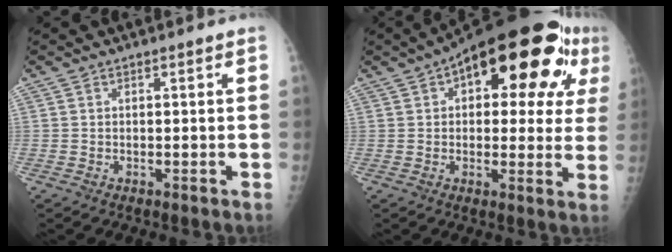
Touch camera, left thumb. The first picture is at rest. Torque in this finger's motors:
{"motor_torque": [0.48, 0.66, 0.20, -0.20, 0.15]}